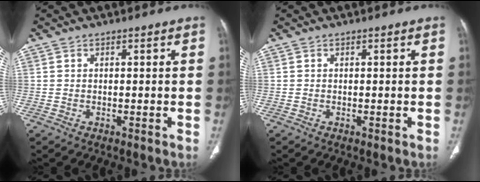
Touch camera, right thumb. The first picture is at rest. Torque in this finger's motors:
{"motor_torque": [2.35, 1.94, 0.05, -0.38, -0.02]}